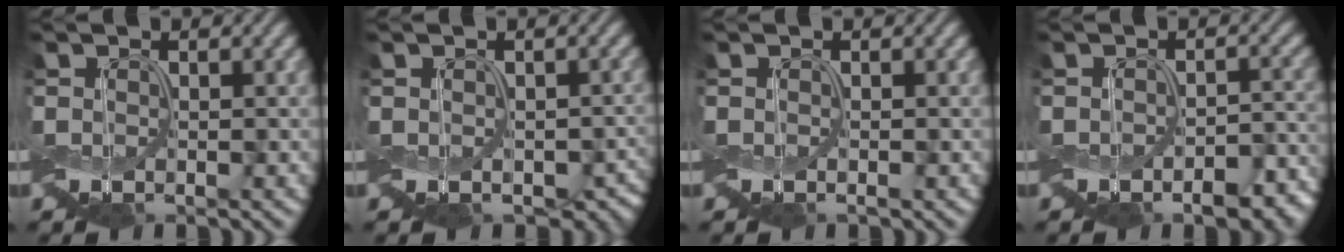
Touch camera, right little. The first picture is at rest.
{"total": 4.2, "force": [-0.9, 3.2, 2.5], "torque": [-0.033, -0.029, -0.006]}
{"total": 0.0}
{"total": 5.5, "force": [-2.7, 3.2, 3.5], "torque": [-0.037, -0.014, -0.036]}